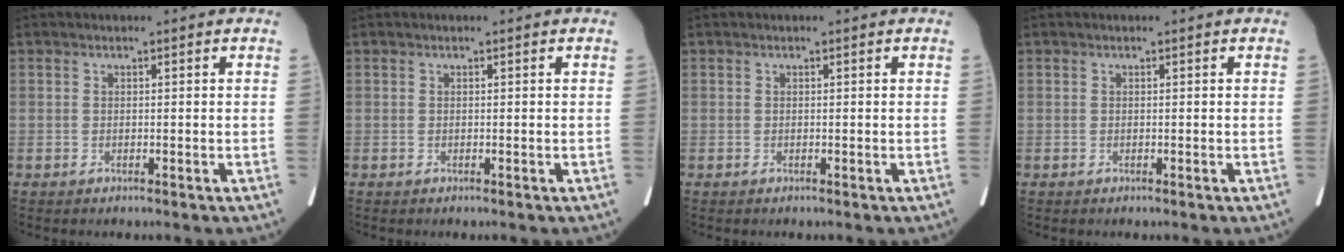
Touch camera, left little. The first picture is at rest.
{"total": 0.0}
{"total": 0.0}
{"total": 0.0}